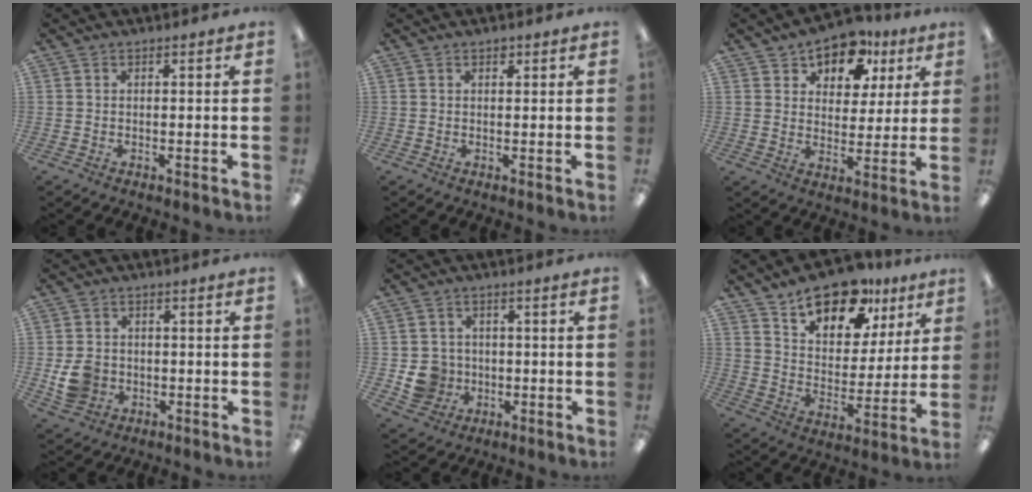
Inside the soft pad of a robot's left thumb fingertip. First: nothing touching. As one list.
[{"total": 1.7, "force": [1.1, 1.0, 0.9], "torque": [-0.002, -0.003, 0.015]}, {"total": 10.5, "force": [7.5, 6.2, 3.9], "torque": [-0.064, -0.041, 0.135]}, {"total": 6.5, "force": [-1.1, 5.7, 3.0], "torque": [-0.049, 0.008, -0.017]}, {"total": 7.2, "force": [-1.3, 6.8, 2.1], "torque": [-0.043, 0.012, -0.016]}, {"total": 16.0, "force": [11.8, 7.9, 7.4], "torque": [-0.114, -0.070, 0.208]}]